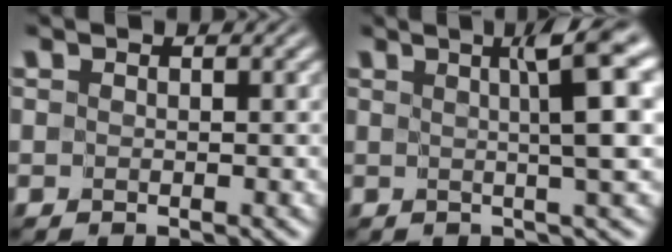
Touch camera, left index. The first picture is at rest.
{"total": 6.2, "force": [1.5, 0.7, 6.0], "torque": [-0.064, 0.014, 0.020]}